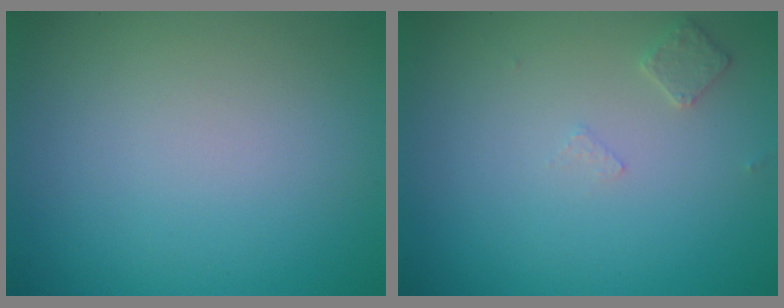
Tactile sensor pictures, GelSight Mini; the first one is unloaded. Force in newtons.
{"total": 1.2, "press": 1.1, "slide": 0.3}